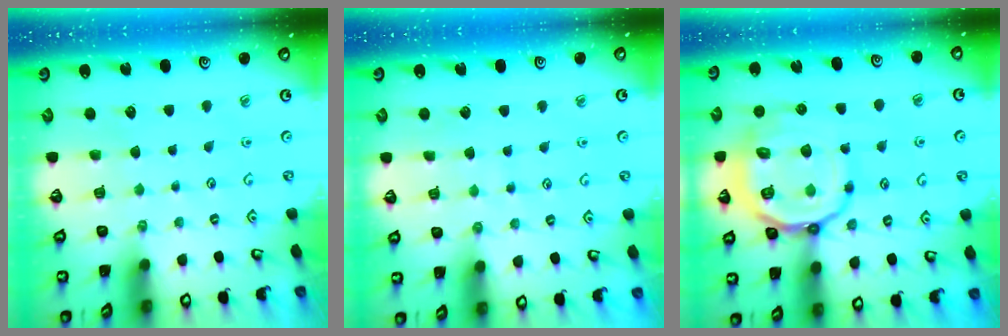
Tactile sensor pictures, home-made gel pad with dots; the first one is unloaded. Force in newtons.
{"total": 4.4, "press": 4.4, "slide": 0.5}
{"total": 20.5, "press": 20.4, "slide": 2.3}